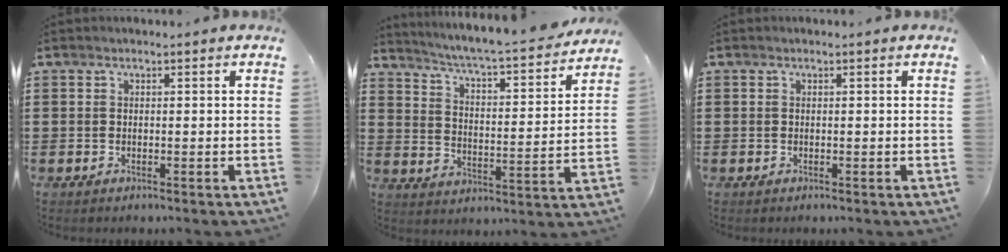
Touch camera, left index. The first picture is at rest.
{"total": 4.3, "force": [4.1, -0.4, 1.4], "torque": [-0.051, -0.041, 0.058]}
{"total": 0.0}